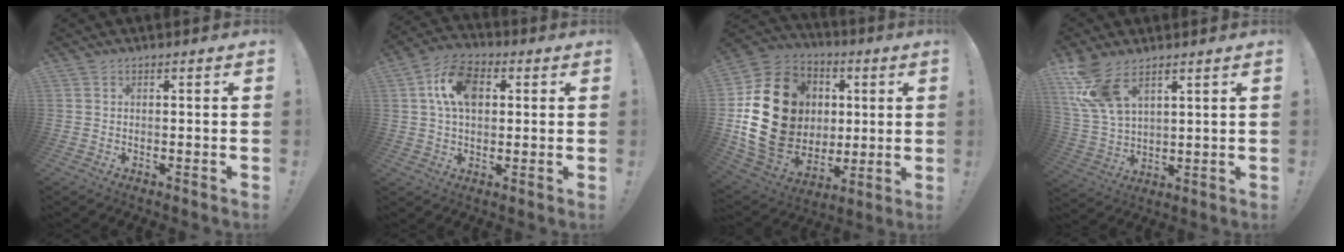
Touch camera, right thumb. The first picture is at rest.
{"total": 12.2, "force": [3.2, 8.0, 8.6], "torque": [-0.137, 0.012, 0.061]}
{"total": 25.9, "force": [2.0, 20.9, 15.1], "torque": [-0.280, -0.002, 0.080]}
{"total": 12.7, "force": [7.7, 6.4, 7.8], "torque": [-0.161, -0.027, 0.154]}